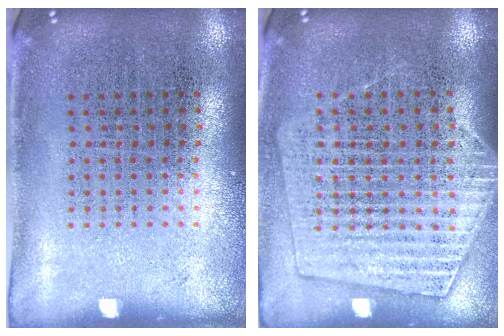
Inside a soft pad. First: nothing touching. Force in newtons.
{"total": 1.3, "press": 1.2, "slide": 0.5}